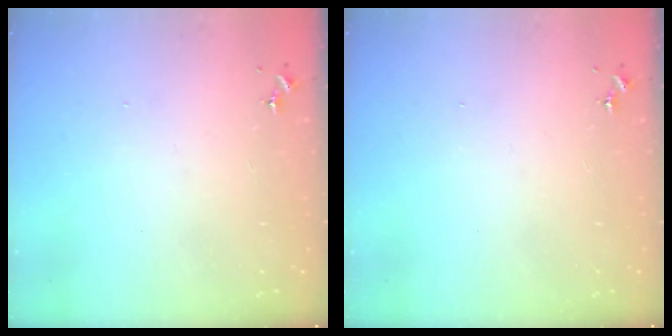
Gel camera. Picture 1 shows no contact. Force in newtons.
{"total": 0.0}